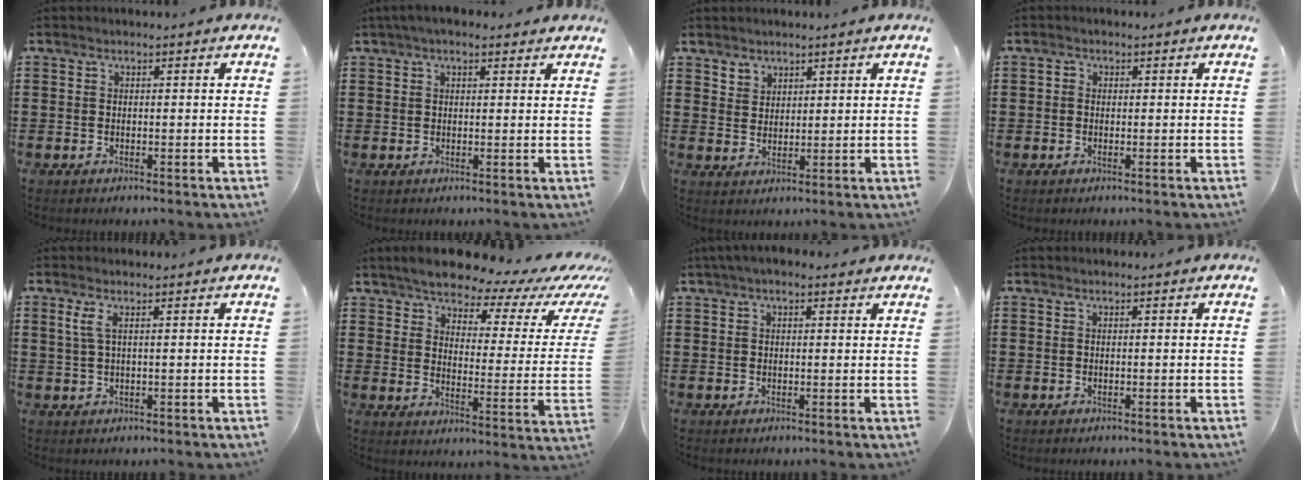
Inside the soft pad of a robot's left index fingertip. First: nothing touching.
{"total": 2.5, "force": [1.7, 0.9, 1.5], "torque": [-0.034, 0.009, 0.030]}
{"total": 2.8, "force": [2.3, 1.5, -0.1], "torque": [-0.005, 0.001, 0.044]}
{"total": 0.9, "force": [-0.1, 0.7, 0.4], "torque": [-0.010, 0.005, -0.002]}
{"total": 2.2, "force": [0.7, 0.4, 2.0], "torque": [-0.050, -0.002, 0.010]}
{"total": 6.8, "force": [6.0, 1.6, 2.6], "torque": [-0.068, -0.043, 0.100]}
{"total": 2.2, "force": [1.3, 1.0, 1.4], "torque": [-0.031, 0.009, 0.023]}
{"total": 0.0}